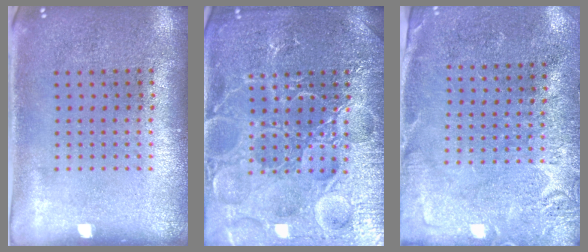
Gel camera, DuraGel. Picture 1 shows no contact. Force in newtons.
{"total": 7.4, "press": 7.4, "slide": 0.9}
{"total": 2.7, "press": 2.6, "slide": 0.6}